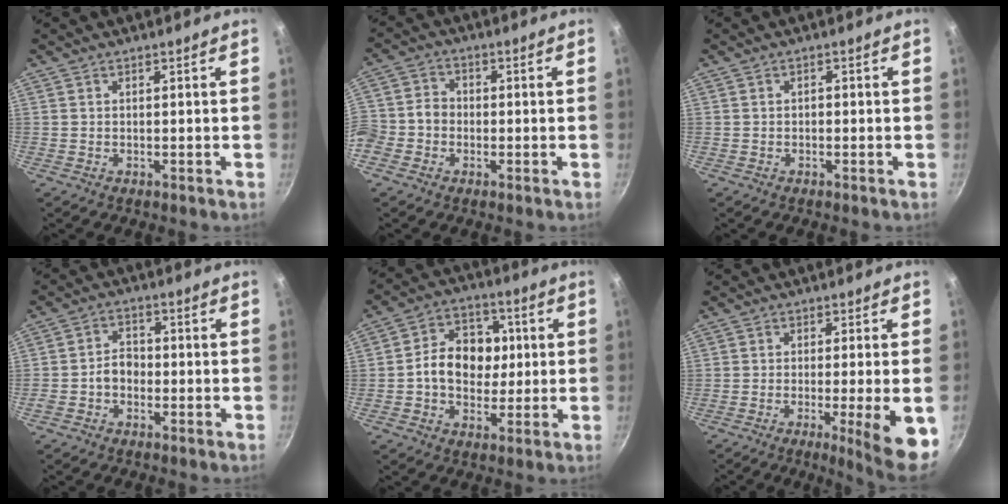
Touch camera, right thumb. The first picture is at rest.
{"total": 7.4, "force": [-2.3, 6.3, 3.1], "torque": [-0.050, 0.031, -0.058]}
{"total": 0.8, "force": [-0.3, 0.5, 0.4], "torque": [-0.007, 0.004, -0.005]}
{"total": 4.3, "force": [-1.5, 3.3, 2.3], "torque": [-0.018, 0.024, -0.032]}
{"total": 12.2, "force": [0.3, 9.5, 7.7], "torque": [-0.084, 0.016, -0.010]}
{"total": 9.4, "force": [-2.7, 0.7, 9.0], "torque": [-0.126, 0.001, -0.037]}